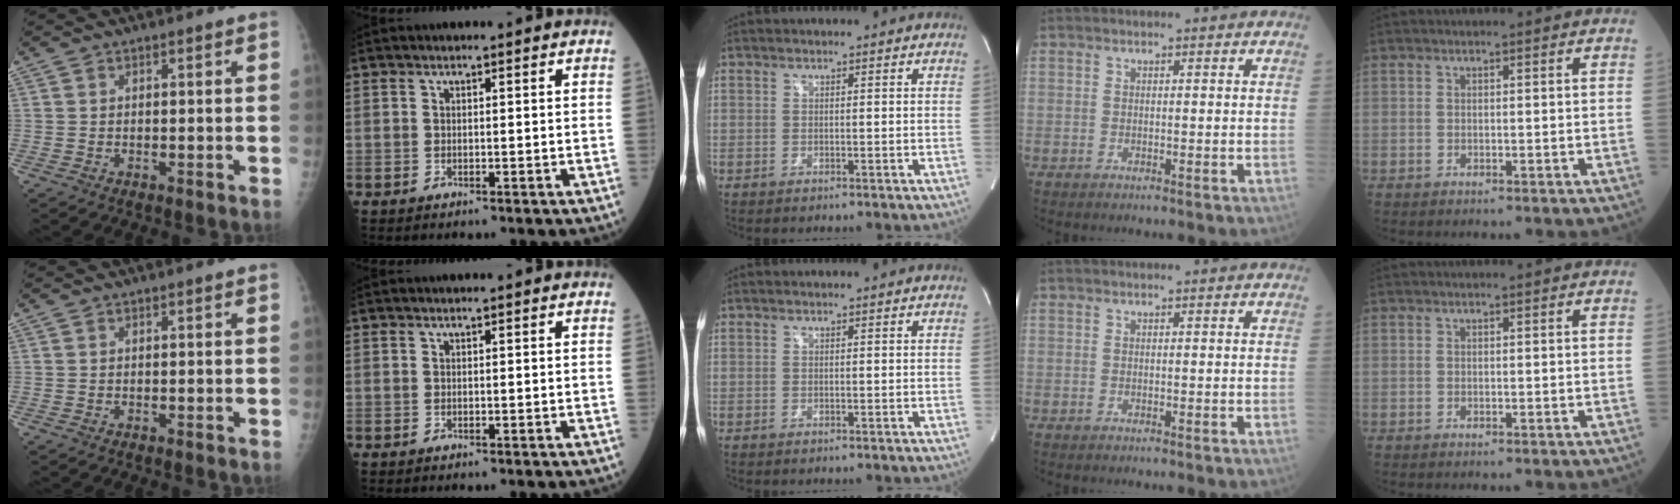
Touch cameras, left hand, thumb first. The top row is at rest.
{}